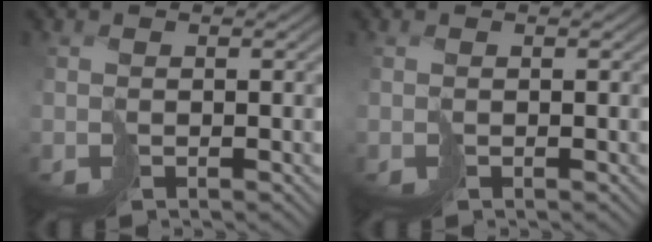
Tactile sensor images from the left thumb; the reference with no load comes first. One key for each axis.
{"total": 0.0}